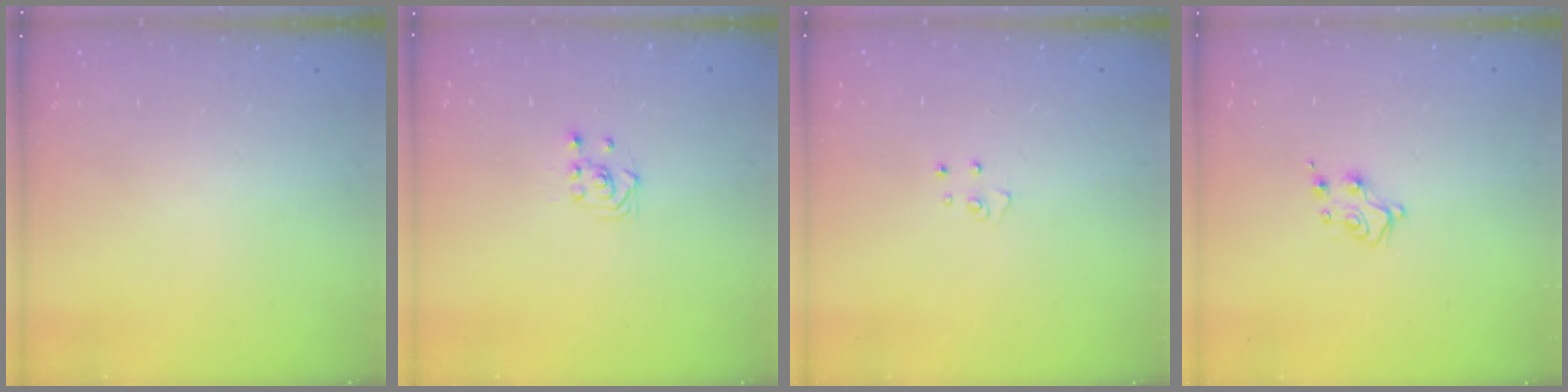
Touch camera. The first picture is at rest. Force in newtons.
{"total": 3.3, "press": 2.9, "slide": 1.5}
{"total": 3.1, "press": 3.1, "slide": 0.3}
{"total": 5.4, "press": 5.4, "slide": 0.7}